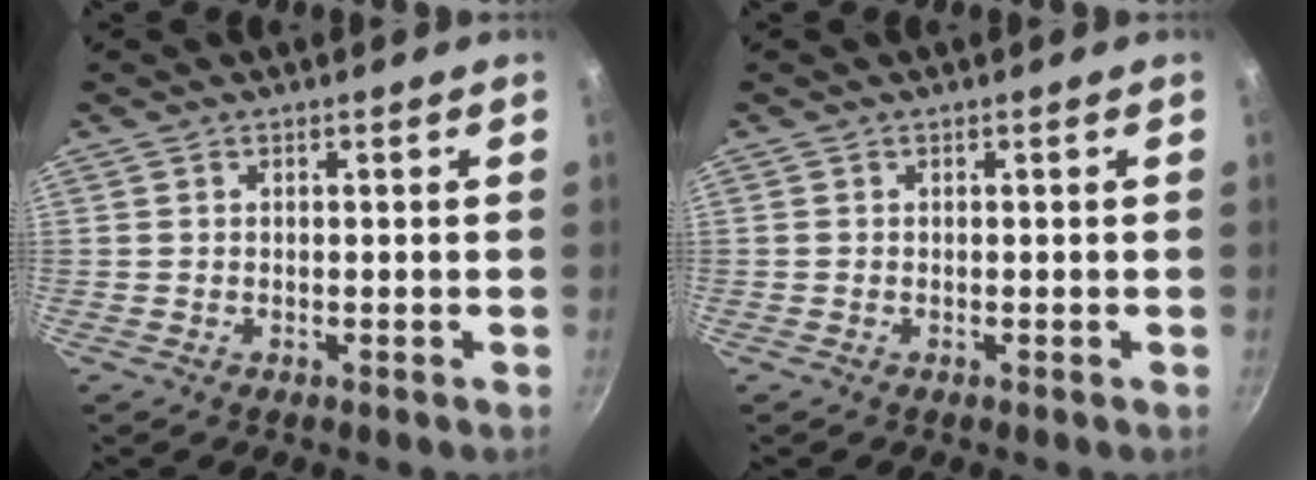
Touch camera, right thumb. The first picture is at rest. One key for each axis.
{"total": 0.0}